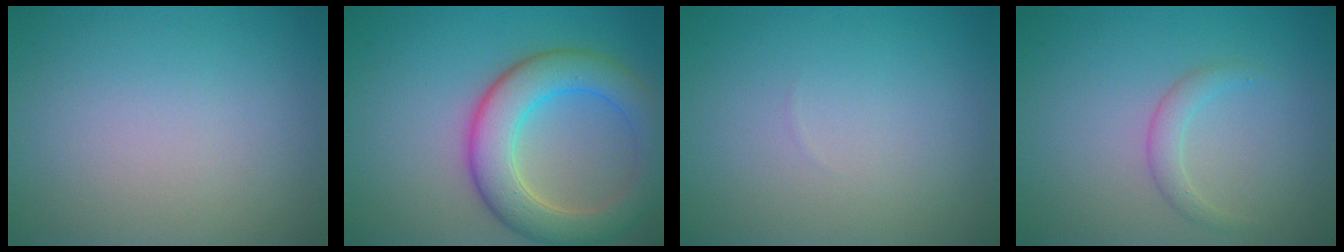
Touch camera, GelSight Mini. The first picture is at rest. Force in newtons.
{"total": 7.0, "press": 6.9, "slide": 0.3}
{"total": 0.0}
{"total": 1.5, "press": 1.5, "slide": 0.1}